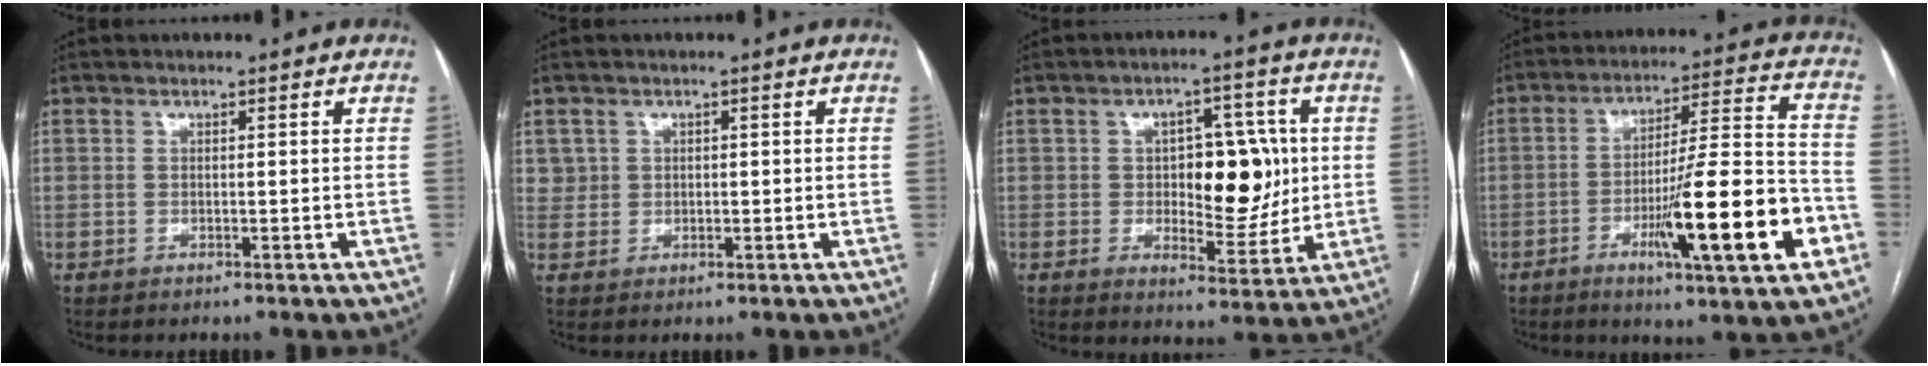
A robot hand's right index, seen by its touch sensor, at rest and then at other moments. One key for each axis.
{"total": 2.3, "fx": 0.9, "fy": 2.1, "fz": -0.1, "tx": 0.018, "ty": 0.006, "tz": 0.011}
{"total": 11.0, "fx": 0.8, "fy": 5.2, "fz": 9.6, "tx": -0.130, "ty": 0.015, "tz": 0.022}
{"total": 18.1, "fx": -6.7, "fy": 1.2, "fz": 16.8, "tx": -0.256, "ty": -0.005, "tz": -0.099}